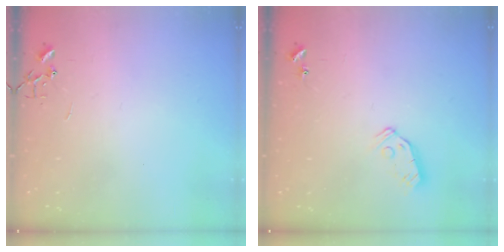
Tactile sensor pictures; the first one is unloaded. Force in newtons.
{"total": 6.5, "press": 6.5, "slide": 0.4}